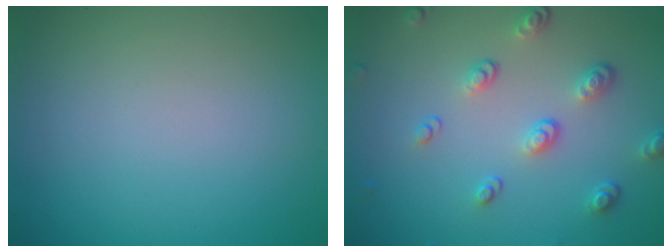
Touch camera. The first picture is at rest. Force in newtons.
{"total": 3.5, "press": 2.6, "slide": 2.3}